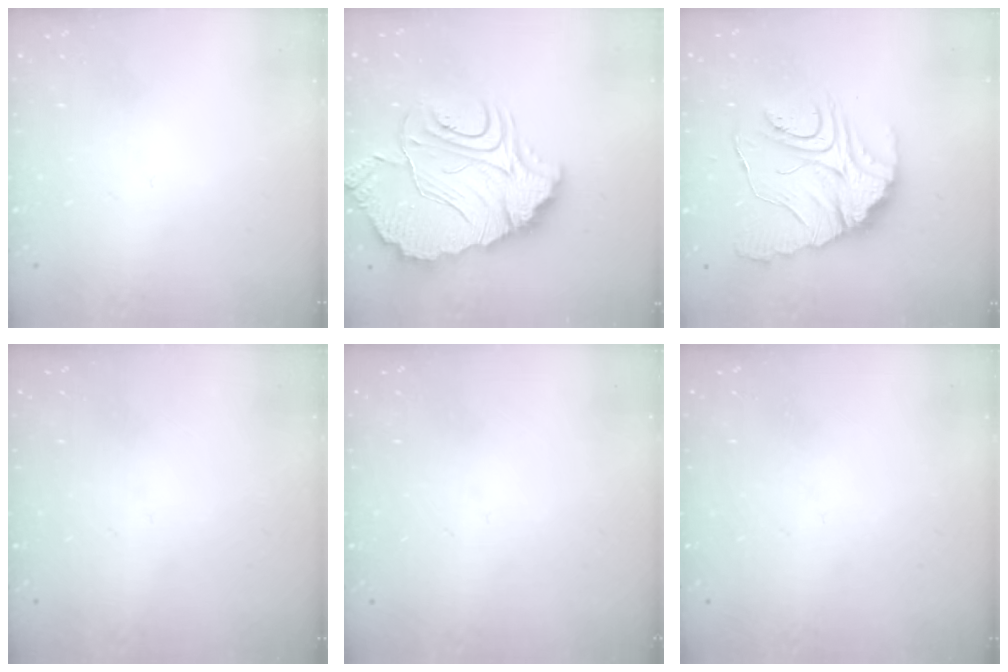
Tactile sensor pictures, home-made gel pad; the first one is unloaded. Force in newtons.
{"total": 20.6, "press": 20.5, "slide": 1.8}
{"total": 15.7, "press": 15.7, "slide": 1.1}
{"total": 0.0}
{"total": 0.0}
{"total": 0.0}